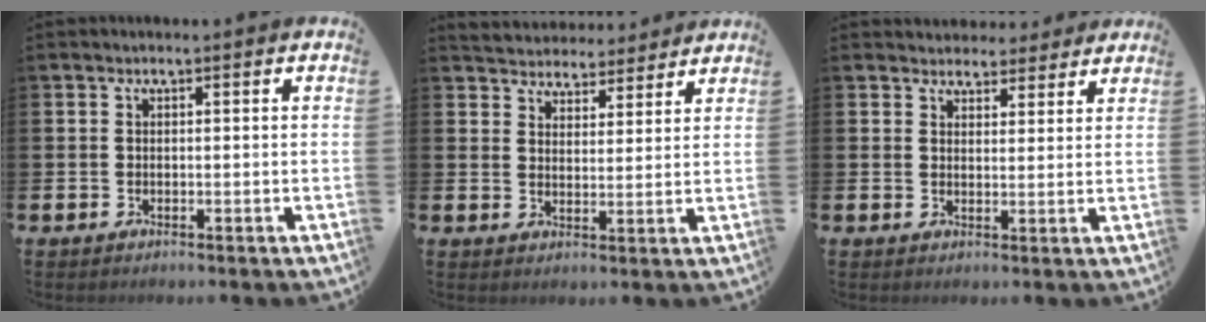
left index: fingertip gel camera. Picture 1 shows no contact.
{"total": 4.4, "force": [4.2, 1.1, -0.5], "torque": [-0.008, -0.029, 0.074]}
{"total": 3.7, "force": [3.4, 1.3, -0.2], "torque": [0.003, -0.018, 0.062]}